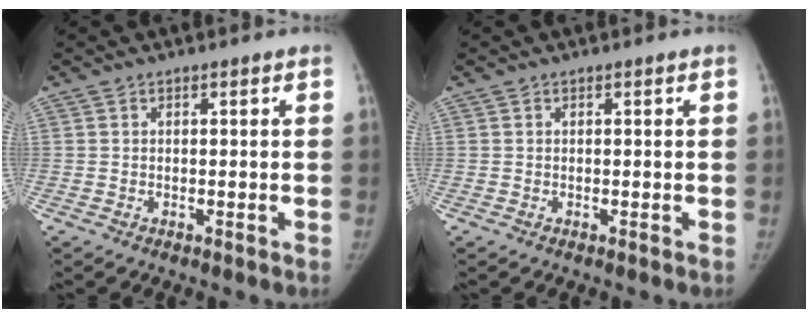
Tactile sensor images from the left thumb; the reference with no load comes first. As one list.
[{"total": 0.0}]